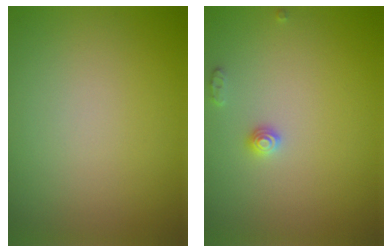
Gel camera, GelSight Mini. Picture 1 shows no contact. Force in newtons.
{"total": 1.2, "press": 1.2, "slide": 0.0}